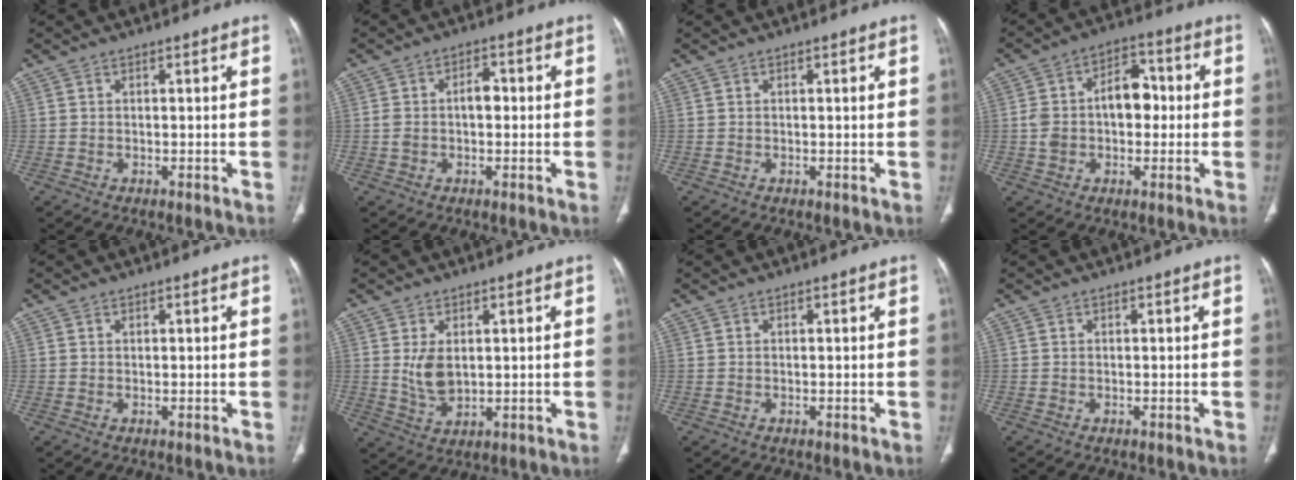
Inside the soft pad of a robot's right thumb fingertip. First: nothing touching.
{"total": 4.4, "force": [-0.1, 2.7, 3.5], "torque": [-0.065, 0.022, -0.002]}
{"total": 0.5, "force": [0.1, 0.1, 0.5], "torque": [-0.008, -0.001, 0.000]}
{"total": 11.0, "force": [0.0, 7.4, 8.1], "torque": [-0.112, 0.037, -0.003]}
{"total": 0.0}
{"total": 5.4, "force": [1.0, 3.2, 4.2], "torque": [-0.077, -0.014, 0.029]}
{"total": 0.0}
{"total": 0.0}